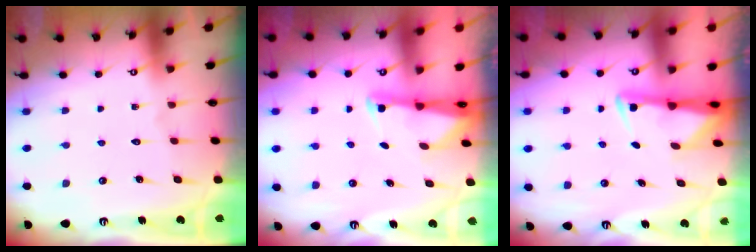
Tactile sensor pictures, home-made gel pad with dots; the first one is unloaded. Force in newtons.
{"total": 1.8, "press": 1.8, "slide": 0.4}
{"total": 2.9, "press": 2.8, "slide": 0.6}